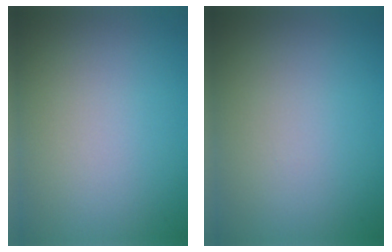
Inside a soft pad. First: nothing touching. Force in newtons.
{"total": 0.0}